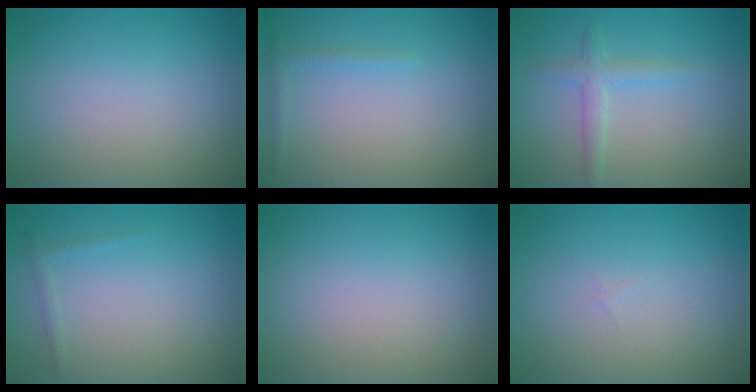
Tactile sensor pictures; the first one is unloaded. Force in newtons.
{"total": 0.8, "press": 0.8, "slide": 0.1}
{"total": 1.9, "press": 1.9, "slide": 0.1}
{"total": 0.7, "press": 0.7, "slide": 0.0}
{"total": 0.0}
{"total": 0.0}